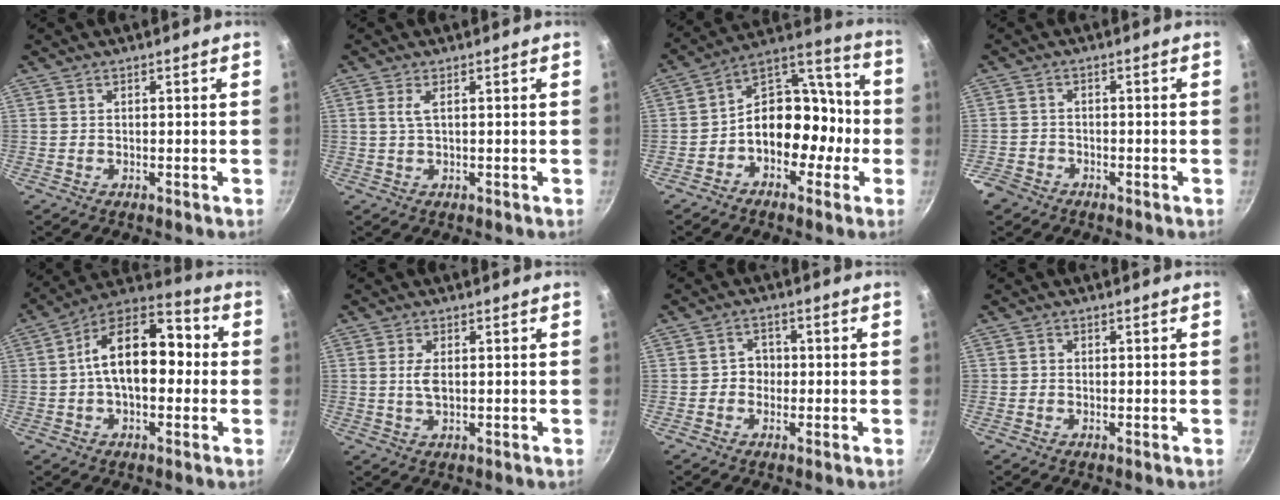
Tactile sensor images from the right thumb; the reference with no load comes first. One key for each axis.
{"total": 1.8, "fx": 0.5, "fy": 0.5, "fz": 1.7, "tx": -0.049, "ty": 0.007, "tz": 0.016}
{"total": 15.7, "fx": -3.1, "fy": 10.6, "fz": 11.2, "tx": -0.126, "ty": 0.062, "tz": -0.061}
{"total": 3.3, "fx": -2.4, "fy": 2.1, "fz": 0.6, "tx": -0.010, "ty": 0.009, "tz": -0.047}
{"total": 16.8, "fx": 0.8, "fy": 9.6, "fz": 13.8, "tx": -0.202, "ty": 0.044, "tz": -0.001}
{"total": 3.1, "fx": 0.3, "fy": 1.4, "fz": 2.7, "tx": -0.059, "ty": -0.004, "tz": 0.008}
{"total": 3.2, "fx": -0.4, "fy": 2.9, "fz": 1.4, "tx": 0.003, "ty": 0.011, "tz": -0.015}
{"total": 0.6, "fx": -0.1, "fy": 0.6, "fz": 0.2, "tx": 0.001, "ty": 0.003, "tz": -0.003}